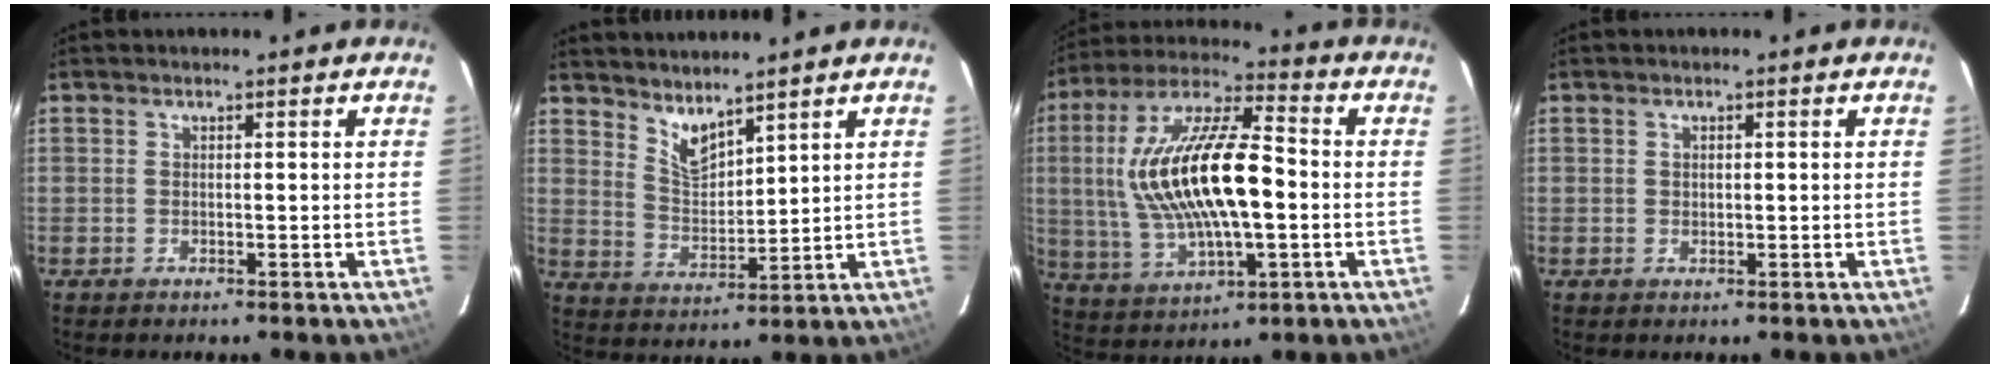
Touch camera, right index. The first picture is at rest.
{"total": 6.0, "force": [5.0, 1.8, 2.9], "torque": [-0.049, -0.007, 0.099]}
{"total": 20.5, "force": [-0.1, 7.5, 19.1], "torque": [-0.379, 0.009, 0.004]}
{"total": 0.8, "force": [0.2, 0.6, 0.4], "torque": [-0.007, 0.004, 0.005]}